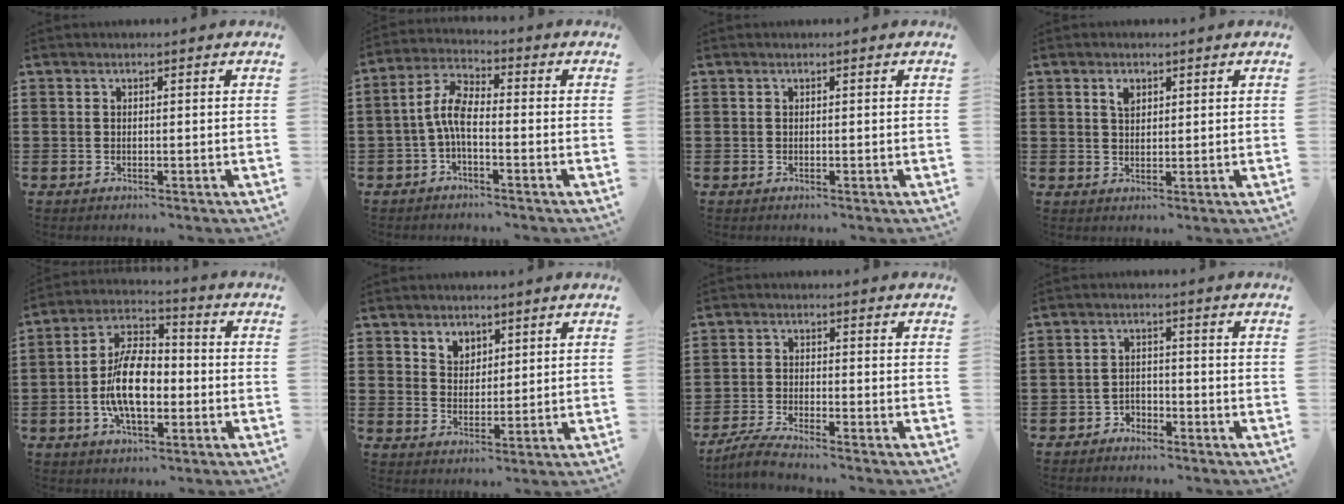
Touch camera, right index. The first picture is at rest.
{"total": 5.6, "force": [-1.4, 2.1, 5.0], "torque": [-0.112, 0.005, -0.032]}
{"total": 0.0}
{"total": 2.1, "force": [1.2, 1.3, 1.2], "torque": [-0.028, 0.005, 0.021]}
{"total": 10.6, "force": [-2.0, 5.5, 8.9], "torque": [-0.185, 0.002, -0.042]}
{"total": 3.4, "force": [2.6, 2.2, 0.1], "torque": [-0.013, 0.006, 0.050]}
{"total": 3.5, "force": [-3.3, -0.3, 1.2], "torque": [-0.035, -0.008, -0.068]}
{"total": 2.1, "force": [-1.9, 1.0, 0.0], "torque": [-0.011, 0.002, -0.042]}